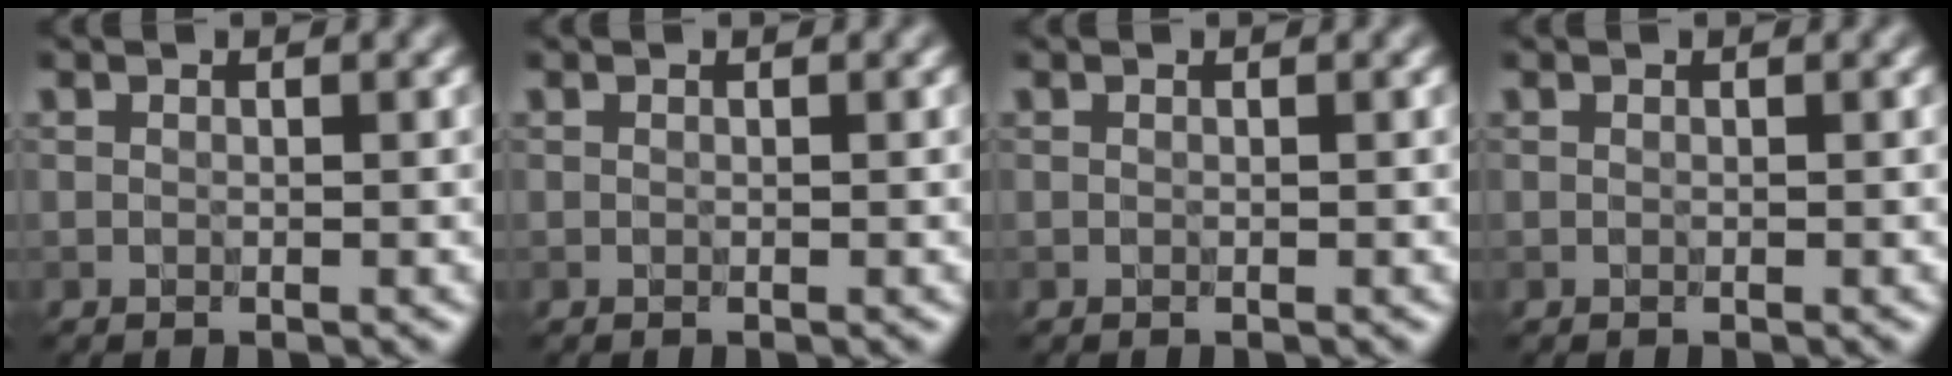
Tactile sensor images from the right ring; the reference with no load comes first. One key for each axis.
{"total": 0.0}
{"total": 0.0}
{"total": 0.0}